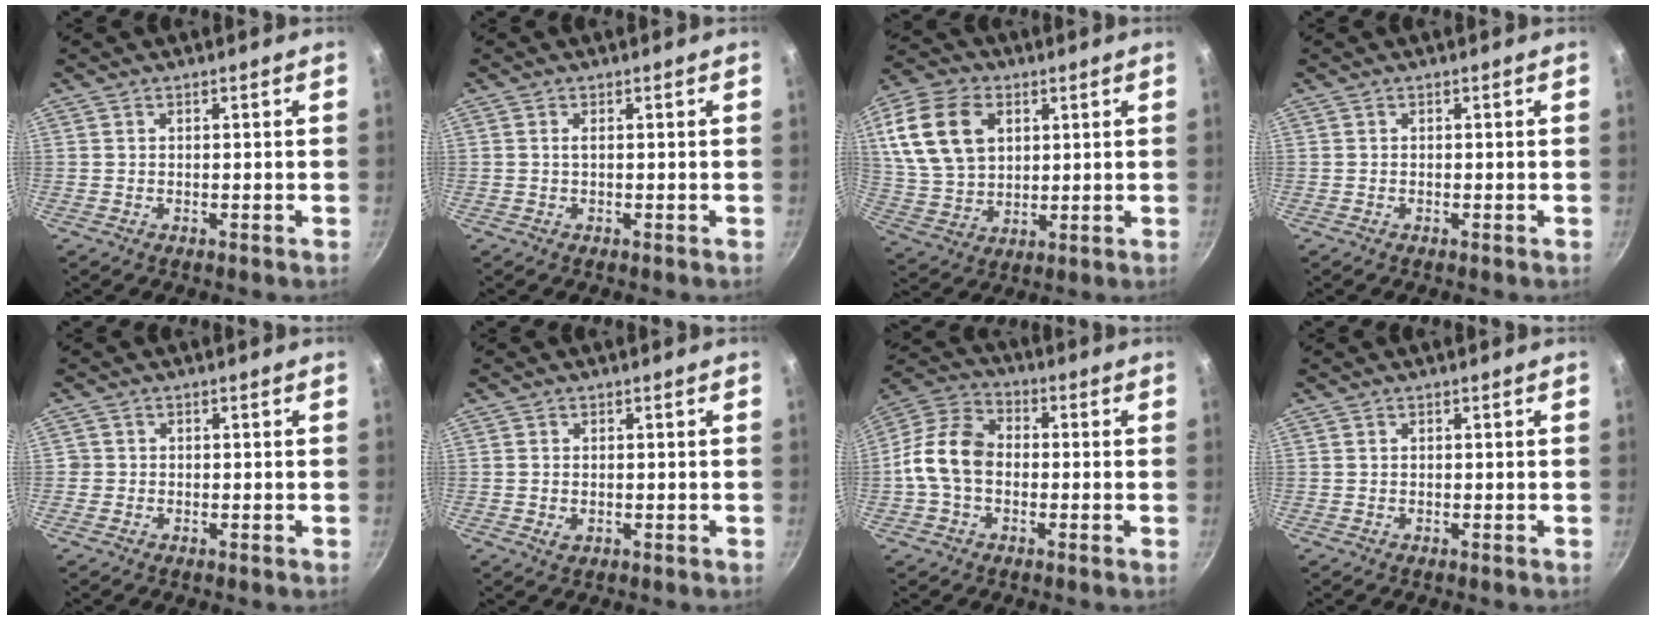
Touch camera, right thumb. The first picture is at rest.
{"total": 0.6, "force": [0.0, 0.1, 0.6], "torque": [-0.011, 0.001, 0.000]}
{"total": 16.6, "force": [5.1, 11.5, 10.8], "torque": [-0.190, -0.003, 0.101]}
{"total": 0.0}
{"total": 1.1, "force": [-0.2, 1.1, 0.2], "torque": [0.000, 0.002, -0.005]}
{"total": 1.7, "force": [-0.2, 1.2, 1.2], "torque": [-0.020, -0.002, -0.002]}
{"total": 11.2, "force": [-1.3, 8.0, 7.7], "torque": [-0.126, 0.033, -0.046]}
{"total": 0.0}